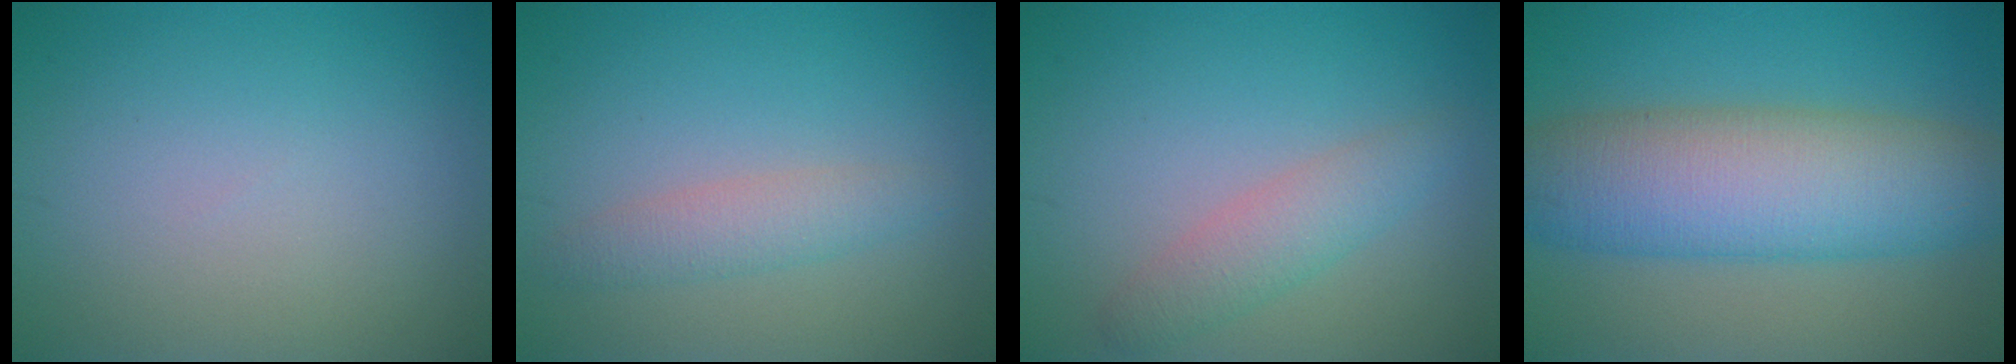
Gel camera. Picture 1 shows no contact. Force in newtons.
{"total": 2.4, "press": 2.4, "slide": 0.0}
{"total": 2.7, "press": 2.7, "slide": 0.1}
{"total": 10.6, "press": 10.6, "slide": 0.4}